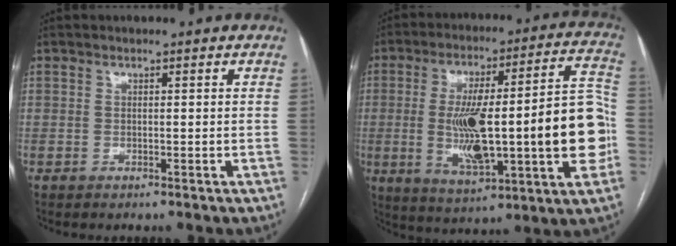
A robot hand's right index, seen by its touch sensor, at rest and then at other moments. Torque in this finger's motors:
{"motor_torque": [2.14, 0.00, 1.05, 0.21]}